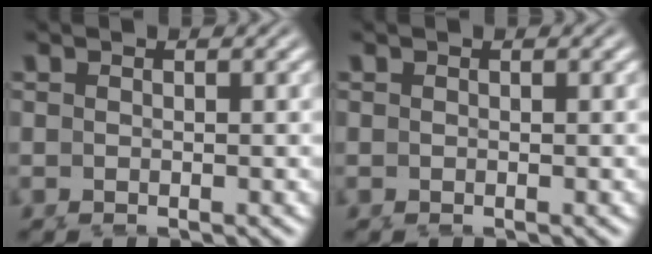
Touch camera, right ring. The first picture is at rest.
{"total": 0.0}